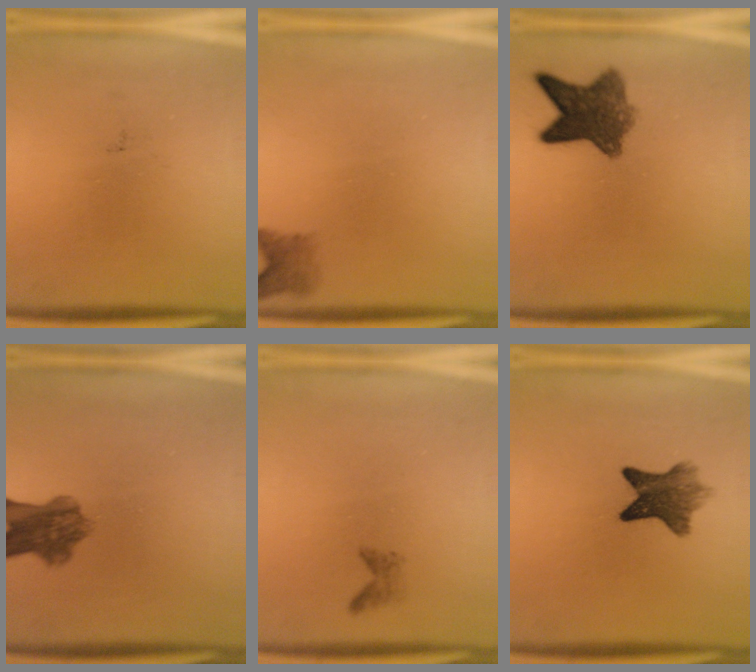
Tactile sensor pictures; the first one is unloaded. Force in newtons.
{"total": 2.3}
{"total": 8.5}
{"total": 7.2}
{"total": 0.9}
{"total": 7.0}